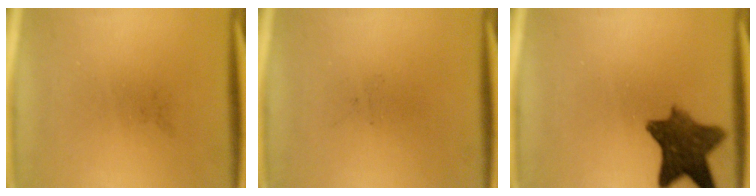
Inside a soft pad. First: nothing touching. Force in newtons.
{"total": 0.0}
{"total": 9.4}